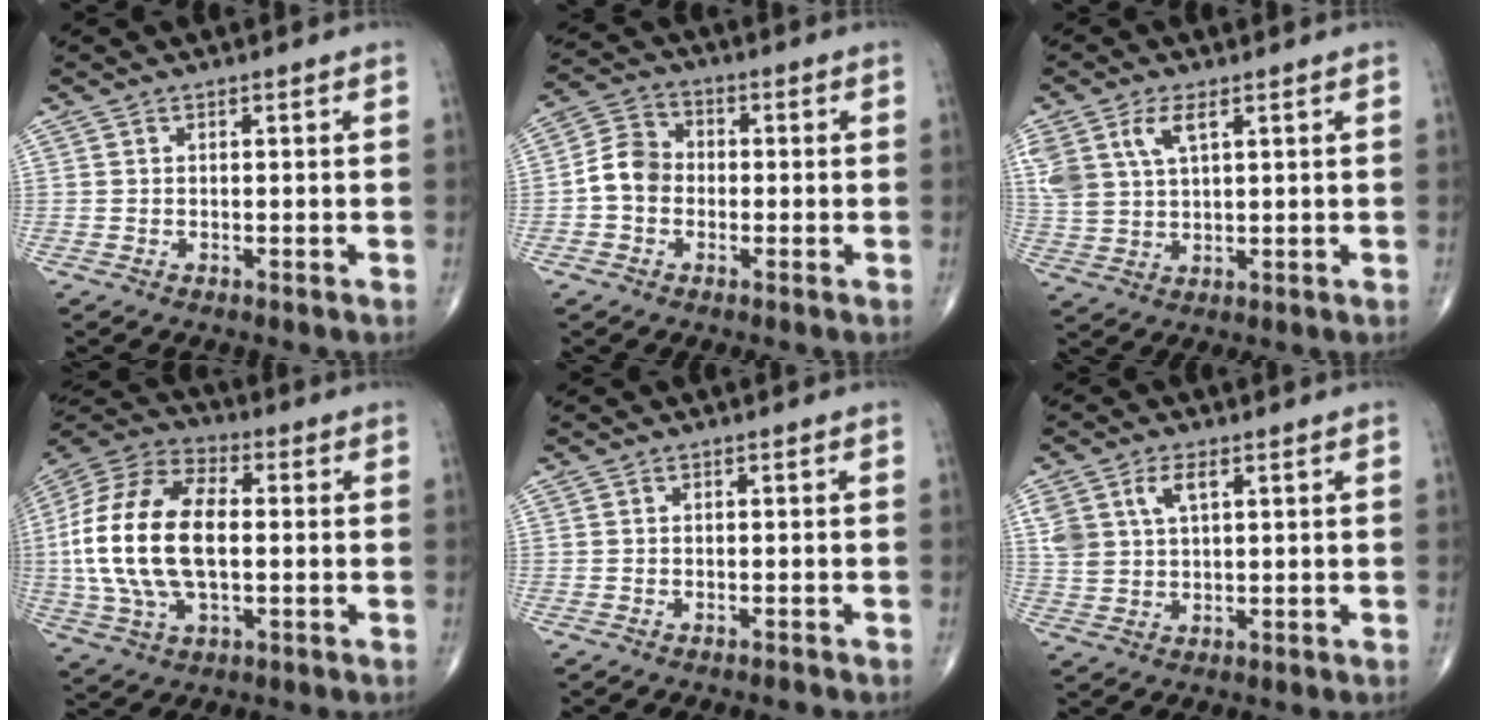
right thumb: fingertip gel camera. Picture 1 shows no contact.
{"total": 6.7, "force": [-1.2, 5.5, 3.6], "torque": [-0.052, 0.024, -0.036]}
{"total": 8.6, "force": [4.0, 4.5, 6.2], "torque": [-0.139, -0.004, 0.084]}
{"total": 21.7, "force": [-0.2, 11.8, 18.2], "torque": [-0.385, 0.014, -0.005]}
{"total": 0.7, "force": [-0.6, 0.0, 0.3], "torque": [-0.010, 0.004, -0.009]}
{"total": 6.1, "force": [2.6, 3.3, 4.4], "torque": [-0.089, -0.002, 0.056]}